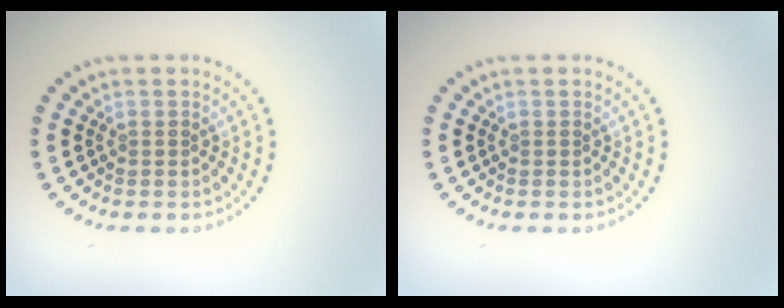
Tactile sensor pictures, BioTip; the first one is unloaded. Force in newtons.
{"total": 0.0}